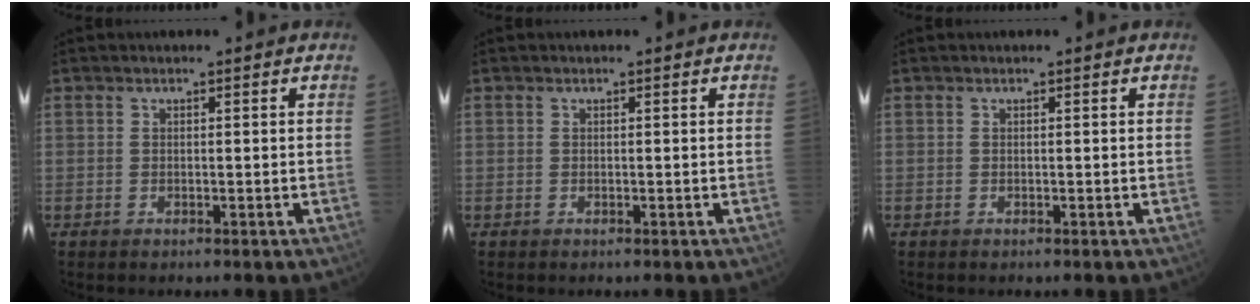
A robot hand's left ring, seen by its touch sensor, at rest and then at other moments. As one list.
[{"total": 0.0}, {"total": 0.0}]